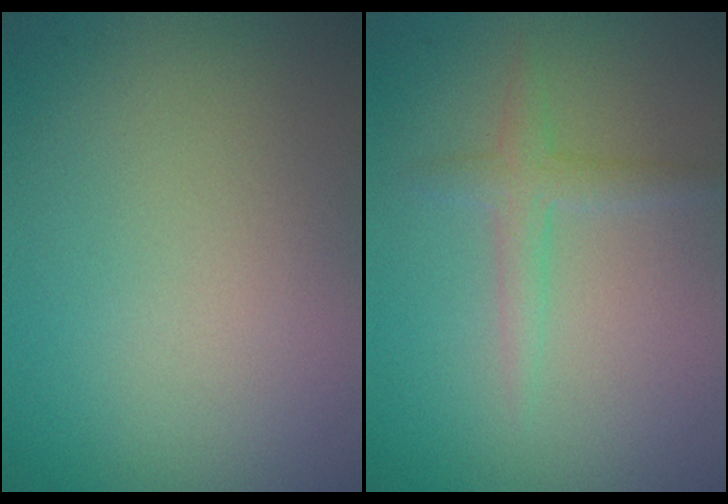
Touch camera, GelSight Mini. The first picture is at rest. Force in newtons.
{"total": 1.8, "press": 1.8, "slide": 0.1}